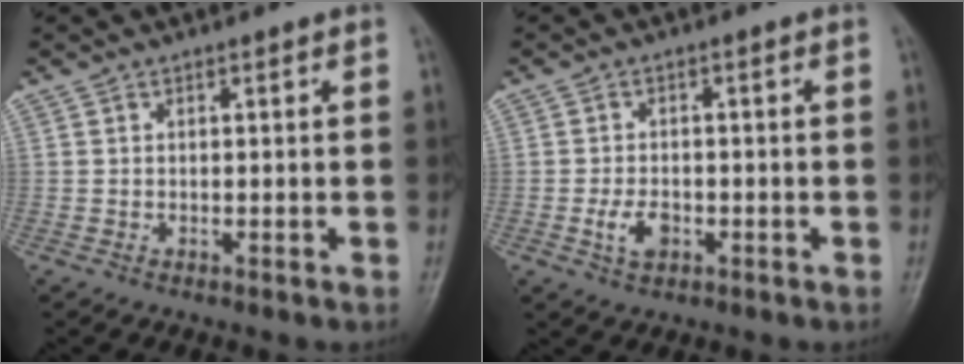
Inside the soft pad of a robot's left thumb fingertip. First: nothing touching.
{"total": 3.9, "force": [-1.4, 2.5, 2.7], "torque": [-0.050, 0.005, -0.023]}